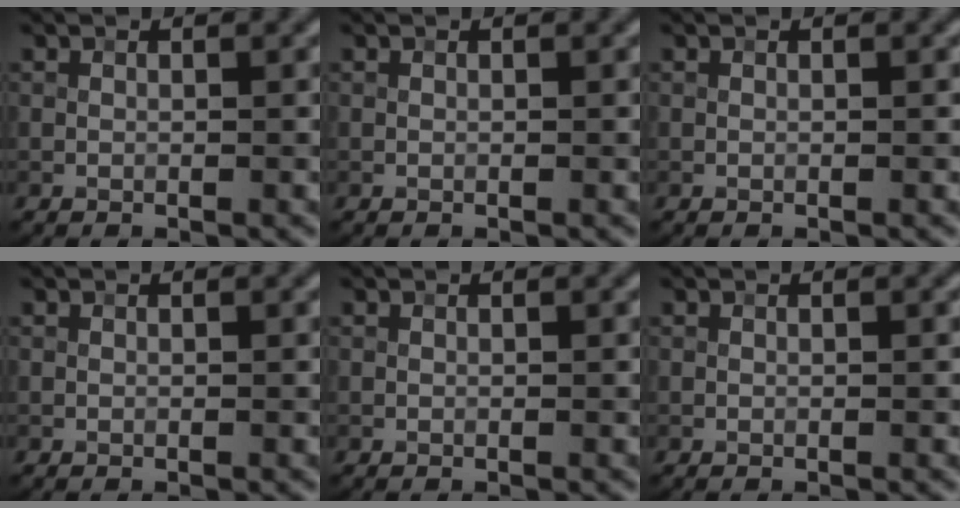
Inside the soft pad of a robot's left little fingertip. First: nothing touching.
{"total": 0.0}
{"total": 0.0}
{"total": 0.0}
{"total": 0.0}
{"total": 0.0}